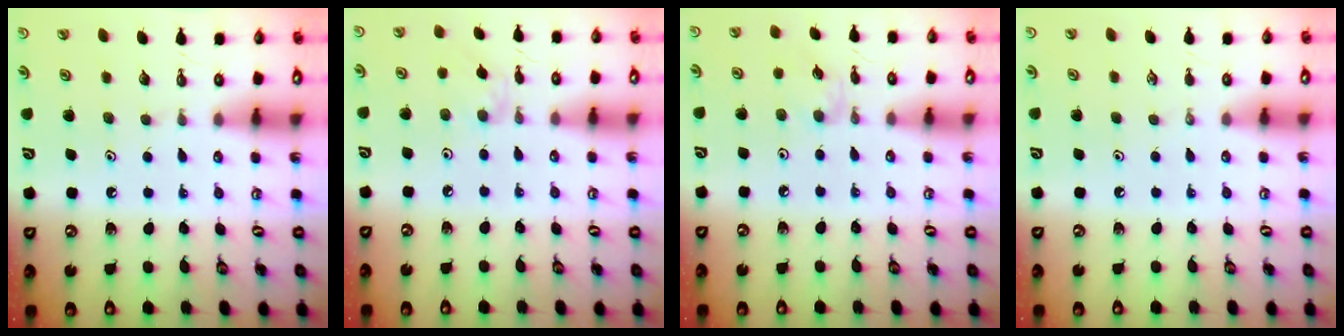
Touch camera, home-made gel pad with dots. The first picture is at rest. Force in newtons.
{"total": 1.4, "press": 1.4, "slide": 0.4}
{"total": 1.3, "press": 1.2, "slide": 0.4}
{"total": 0.0}